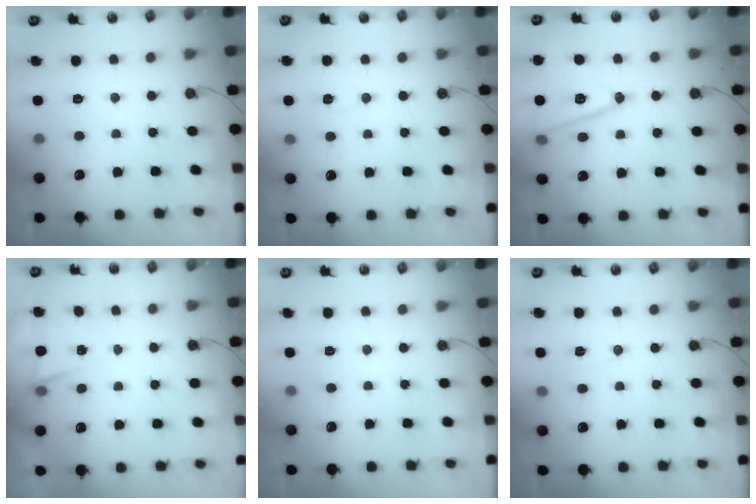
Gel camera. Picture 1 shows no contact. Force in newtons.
{"total": 6.0, "press": 6.0, "slide": 1.0}
{"total": 14.0, "press": 13.6, "slide": 3.3}
{"total": 2.4, "press": 2.2, "slide": 1.1}
{"total": 0.0}
{"total": 4.5, "press": 2.6, "slide": 3.7}